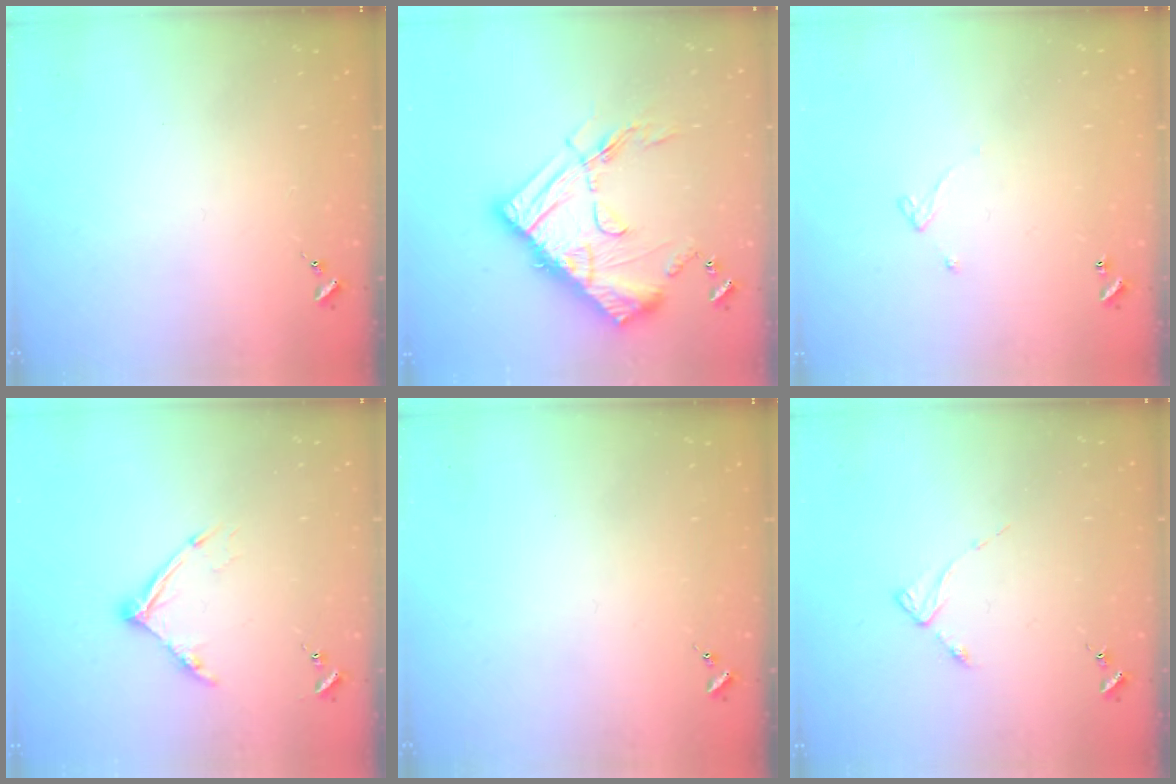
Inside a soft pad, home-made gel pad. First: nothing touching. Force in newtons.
{"total": 21.5, "press": 21.4, "slide": 1.6}
{"total": 3.4, "press": 3.4, "slide": 0.5}
{"total": 10.5, "press": 10.5, "slide": 1.0}
{"total": 0.0}
{"total": 2.9, "press": 2.8, "slide": 0.4}